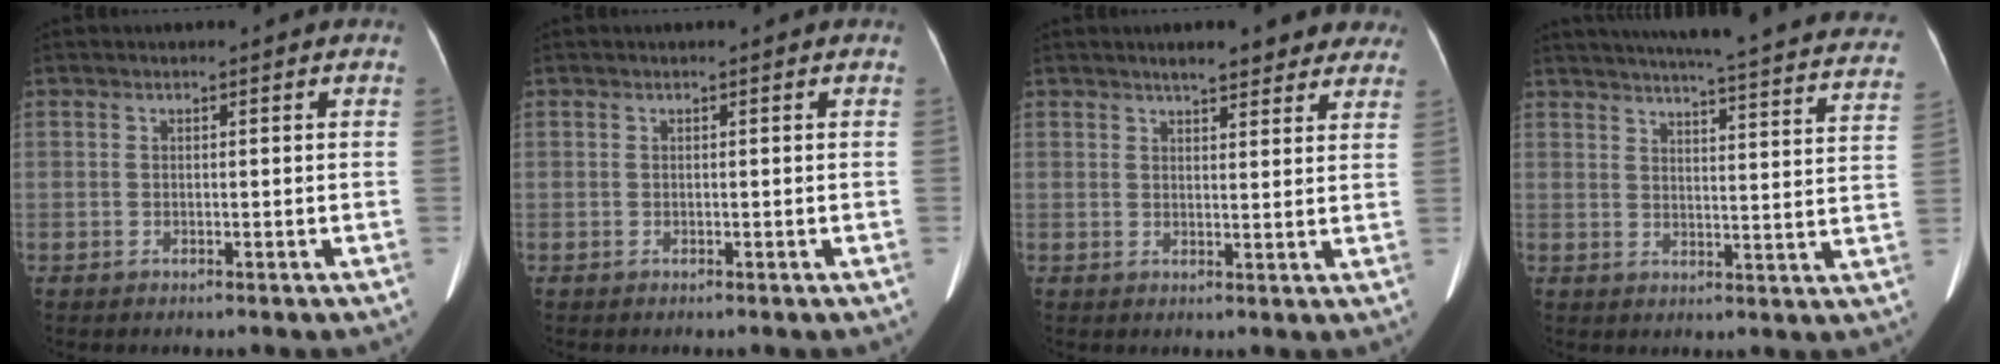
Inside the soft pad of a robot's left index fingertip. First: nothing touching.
{"total": 0.0}
{"total": 8.0, "force": [6.7, 2.2, 3.8], "torque": [-0.031, 0.009, 0.076]}
{"total": 31.6, "force": [28.8, 2.6, 12.6], "torque": [-0.187, -0.065, 0.332]}